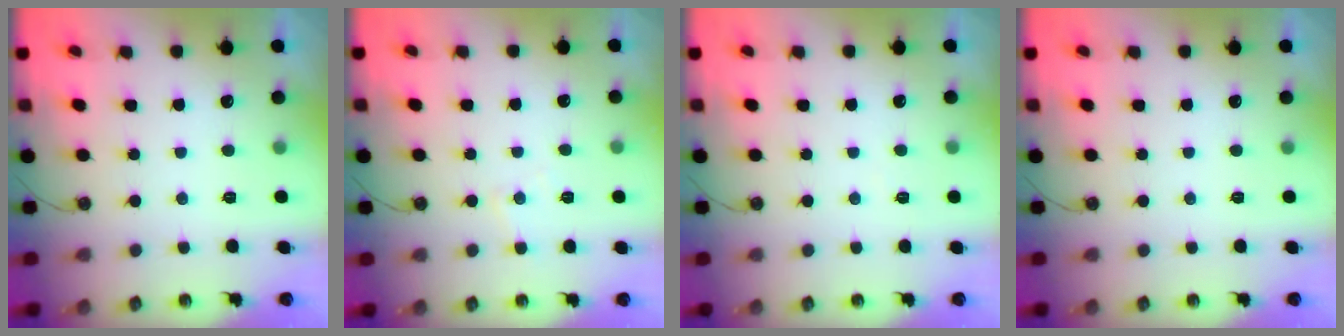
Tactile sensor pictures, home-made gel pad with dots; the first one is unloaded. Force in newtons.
{"total": 5.0, "press": 5.0, "slide": 0.7}
{"total": 2.7, "press": 2.7, "slide": 0.5}
{"total": 0.0}